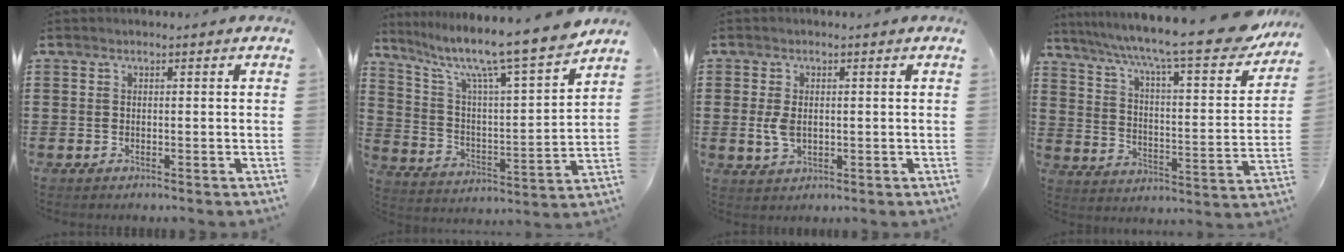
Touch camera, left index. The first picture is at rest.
{"total": 11.1, "force": [9.2, 0.4, 6.3], "torque": [-0.149, -0.069, 0.144]}
{"total": 3.5, "force": [0.1, 2.0, 2.9], "torque": [-0.073, -0.001, -0.002]}
{"total": 10.9, "force": [8.6, 0.7, 6.6], "torque": [-0.134, -0.062, 0.135]}